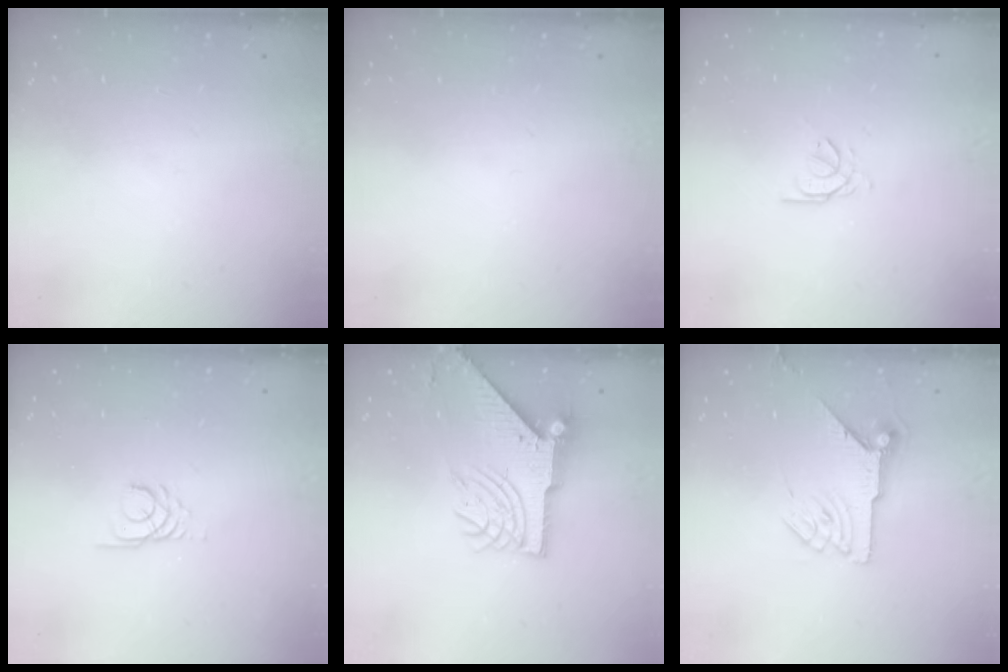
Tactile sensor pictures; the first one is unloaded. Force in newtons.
{"total": 0.0}
{"total": 0.7, "press": 0.6, "slide": 0.3}
{"total": 3.0, "press": 2.9, "slide": 0.3}
{"total": 11.2, "press": 11.1, "slide": 1.3}
{"total": 7.5, "press": 7.5, "slide": 0.4}